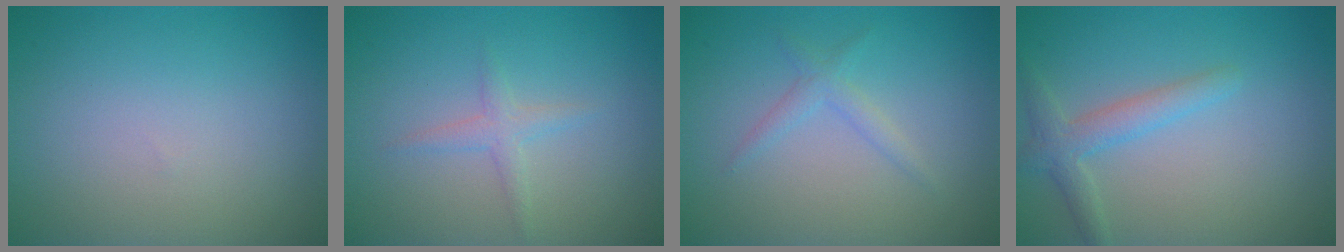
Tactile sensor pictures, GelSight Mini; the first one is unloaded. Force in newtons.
{"total": 1.4, "press": 1.4, "slide": 0.0}
{"total": 1.4, "press": 1.4, "slide": 0.0}
{"total": 2.5, "press": 2.5, "slide": 0.1}